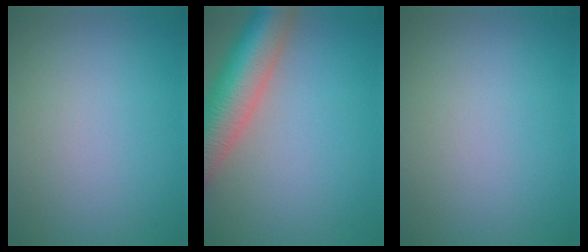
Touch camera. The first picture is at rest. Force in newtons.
{"total": 9.7, "press": 9.7, "slide": 0.7}
{"total": 0.0}